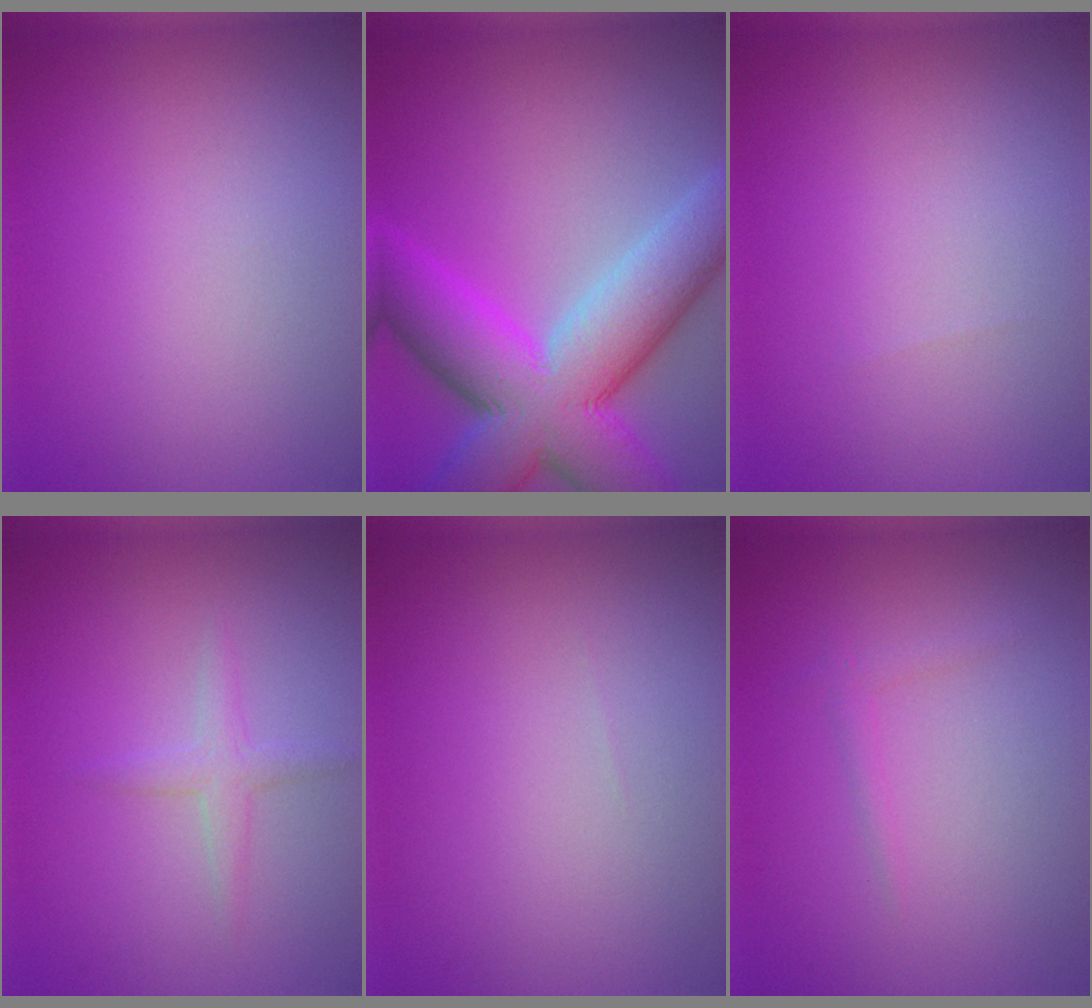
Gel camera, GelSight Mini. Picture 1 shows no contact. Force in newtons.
{"total": 12.5, "press": 12.5, "slide": 0.6}
{"total": 0.0}
{"total": 1.6, "press": 1.6, "slide": 0.0}
{"total": 0.0}
{"total": 0.8, "press": 0.8, "slide": 0.0}